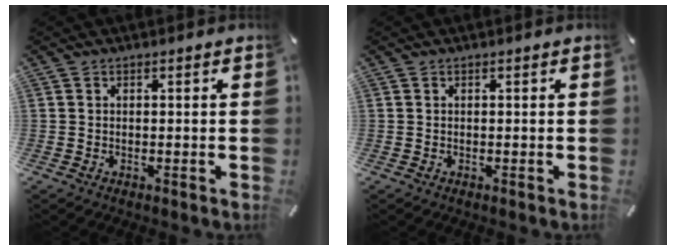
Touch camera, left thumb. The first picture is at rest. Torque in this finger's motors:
{"motor_torque": [0.00, 0.00, 0.00, 0.00, 0.00]}